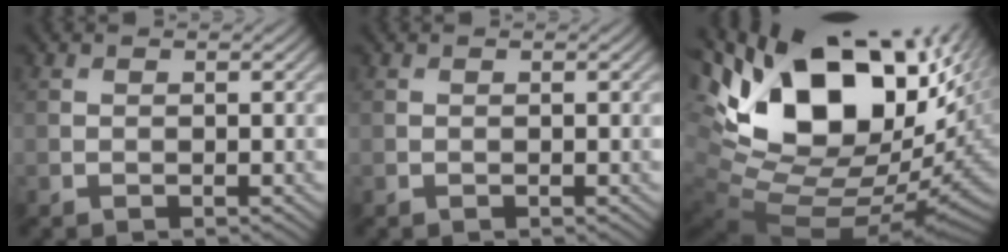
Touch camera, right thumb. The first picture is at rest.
{"total": 0.0}
{"total": 20.4, "force": [6.4, 12.2, 15.0], "torque": [-0.281, -0.002, 0.142]}